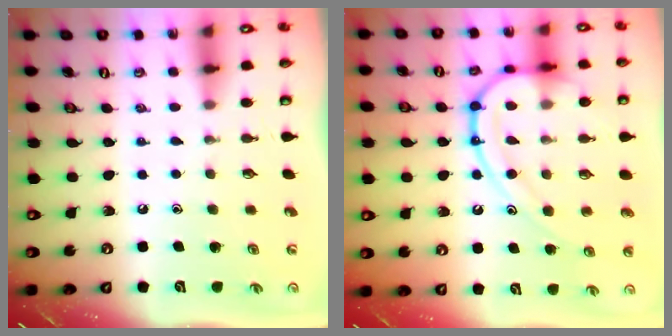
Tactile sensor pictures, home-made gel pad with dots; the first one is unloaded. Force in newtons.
{"total": 17.4, "press": 17.4, "slide": 1.6}